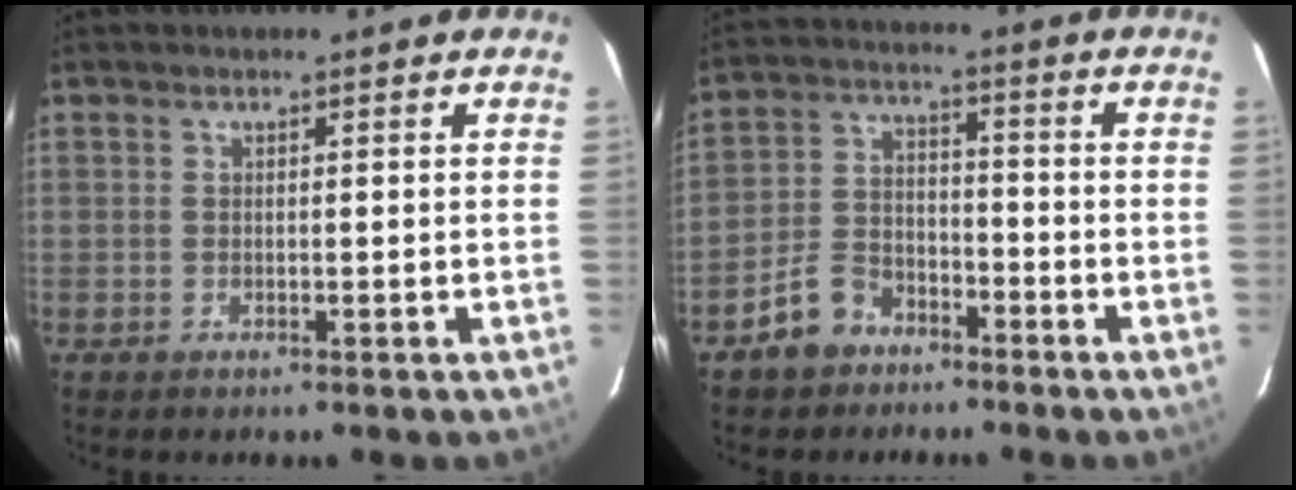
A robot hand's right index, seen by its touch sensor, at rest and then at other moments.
{"total": 7.1, "force": [-4.7, 4.7, 2.4], "torque": [-0.060, 0.016, -0.083]}